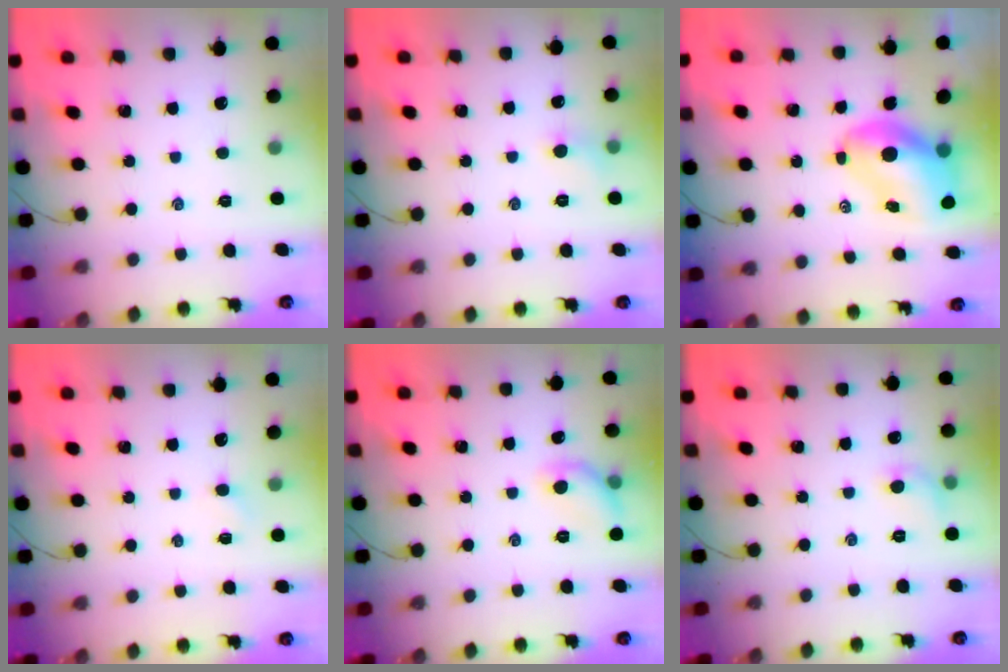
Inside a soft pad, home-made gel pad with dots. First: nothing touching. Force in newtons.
{"total": 3.8, "press": 3.6, "slide": 1.2}
{"total": 9.2, "press": 8.9, "slide": 2.6}
{"total": 1.3, "press": 1.2, "slide": 0.5}
{"total": 7.2, "press": 7.1, "slide": 1.5}
{"total": 5.6, "press": 5.4, "slide": 1.3}